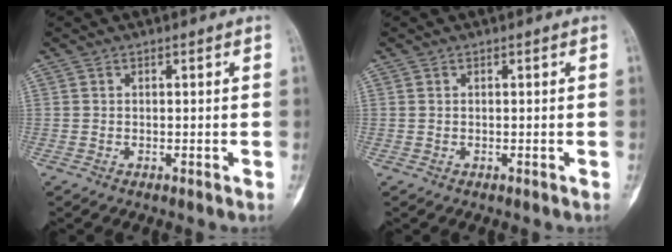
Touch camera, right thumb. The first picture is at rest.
{"total": 0.0}